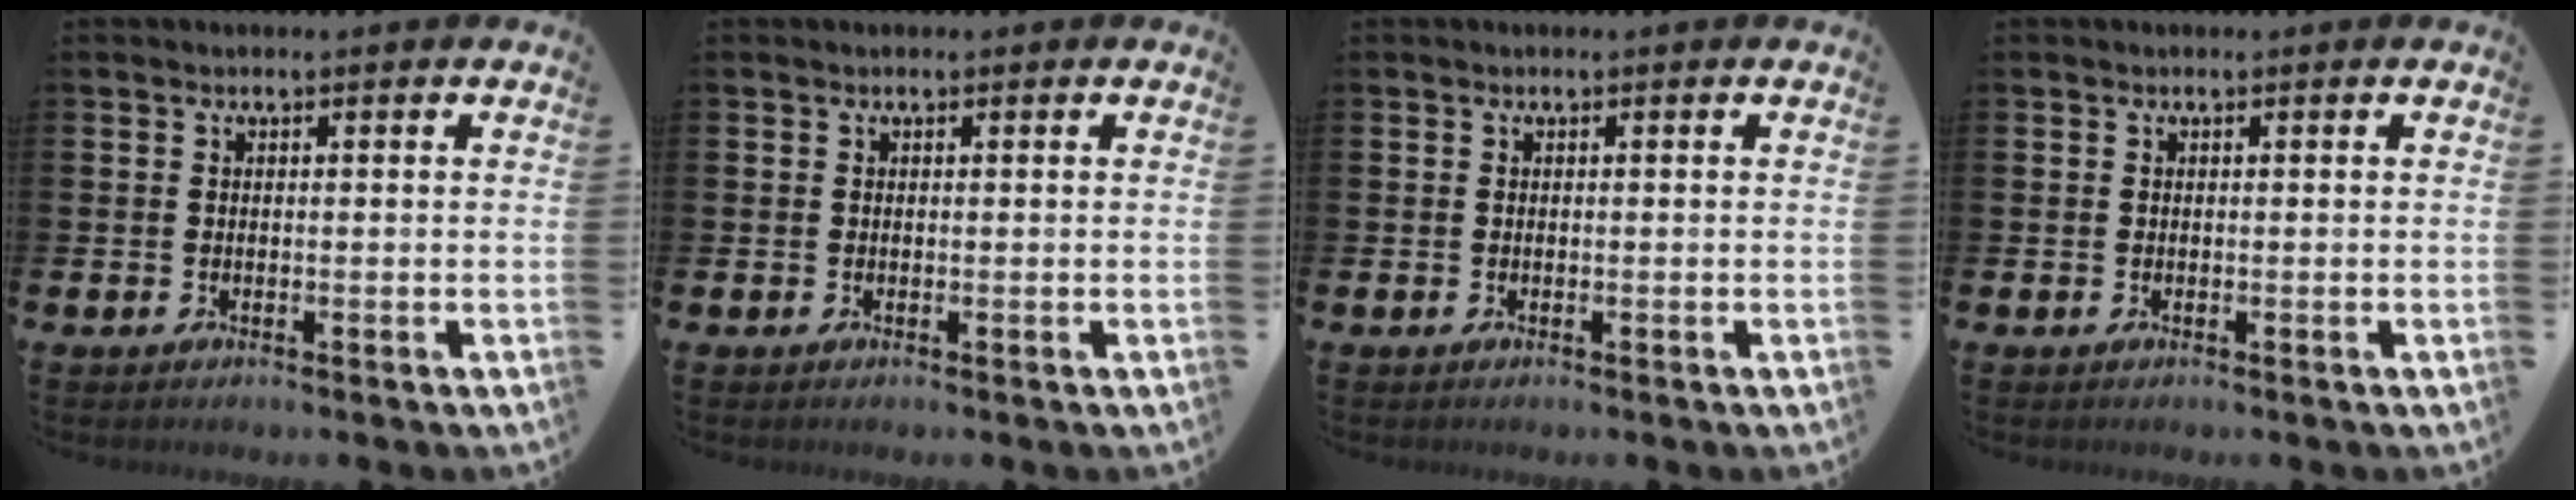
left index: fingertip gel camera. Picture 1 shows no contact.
{"total": 0.0}
{"total": 0.0}
{"total": 0.0}